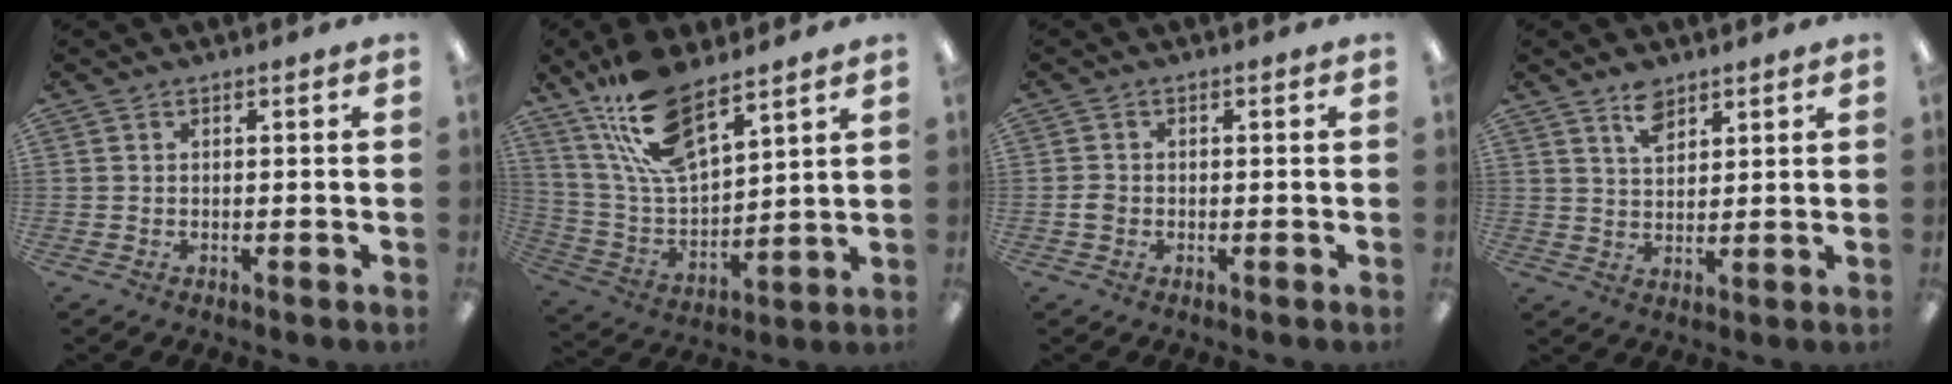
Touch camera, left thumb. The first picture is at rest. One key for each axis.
{"total": 17.9, "fx": 12.6, "fy": 6.6, "fz": 10.8, "tx": -0.225, "ty": -0.061, "tz": 0.223}
{"total": 1.8, "fx": -0.3, "fy": 1.5, "fz": 0.9, "tx": -0.017, "ty": 0.004, "tz": -0.008}
{"total": 5.9, "fx": 4.3, "fy": 3.2, "fz": 2.5, "tx": -0.038, "ty": -0.014, "tz": 0.076}